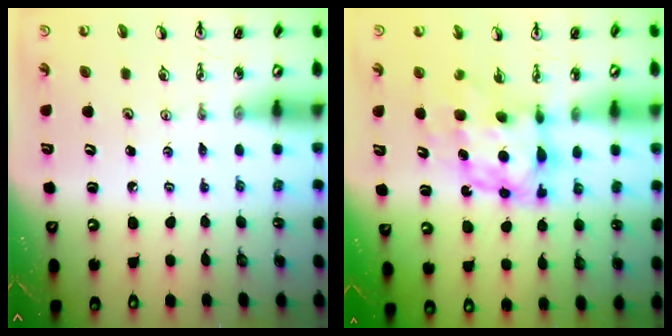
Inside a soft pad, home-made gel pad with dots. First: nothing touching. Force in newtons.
{"total": 7.9, "press": 7.9, "slide": 0.8}